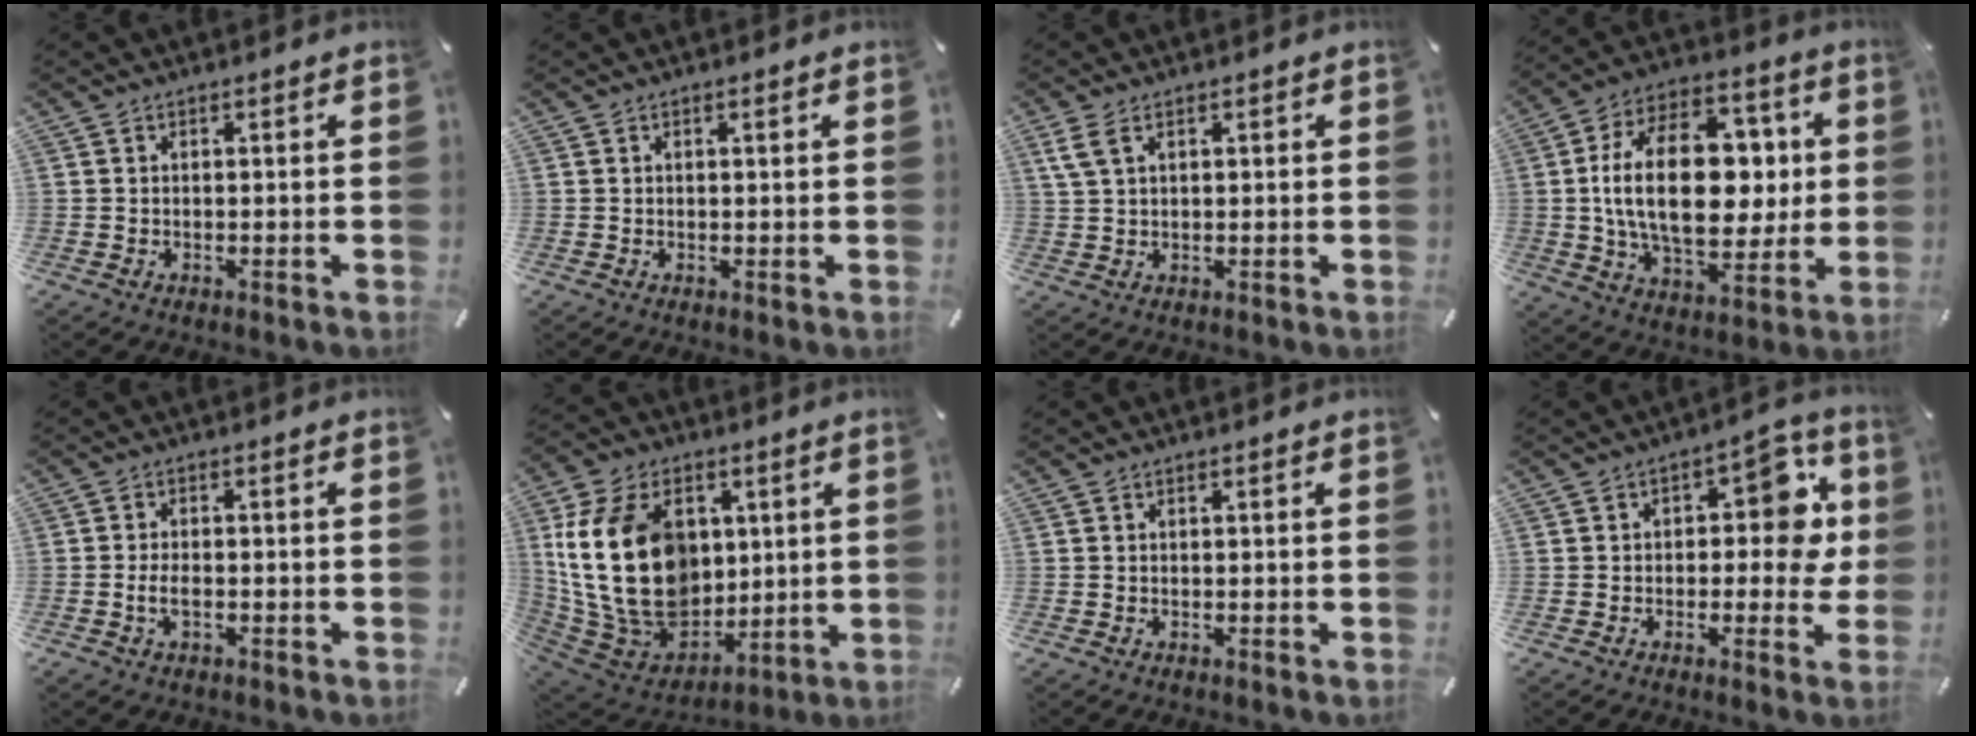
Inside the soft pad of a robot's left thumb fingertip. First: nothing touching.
{"total": 0.7, "force": [0.3, 0.1, 0.6], "torque": [-0.011, 0.000, 0.005]}
{"total": 4.0, "force": [1.6, 2.4, 2.8], "torque": [-0.059, 0.005, 0.030]}
{"total": 24.9, "force": [1.8, 15.2, 19.6], "torque": [-0.367, 0.005, 0.027]}
{"total": 3.5, "force": [-1.2, 1.9, 2.7], "torque": [-0.061, 0.002, -0.023]}
{"total": 24.0, "force": [4.0, 17.2, 16.3], "torque": [-0.357, -0.019, 0.077]}
{"total": 0.0}
{"total": 10.8, "force": [1.8, 6.2, 8.6], "torque": [-0.098, -0.010, 0.025]}